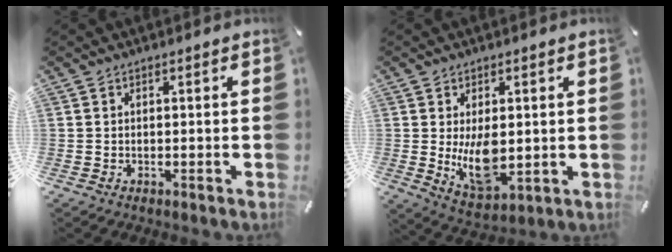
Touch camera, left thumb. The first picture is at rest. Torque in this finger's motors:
{"motor_torque": [1.06, 1.13, 0.75, -0.61, 0.33]}